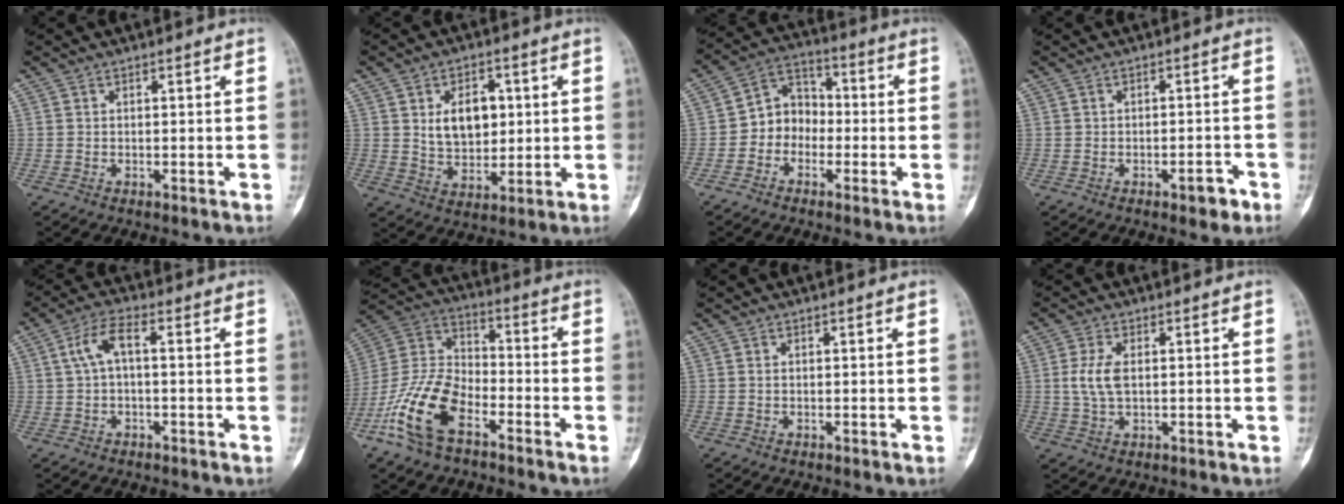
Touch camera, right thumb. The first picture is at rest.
{"total": 9.7, "force": [2.1, 6.4, 6.9], "torque": [-0.080, -0.012, 0.042]}
{"total": 7.8, "force": [-2.0, 6.6, 3.6], "torque": [-0.021, 0.040, -0.054]}
{"total": 3.5, "force": [-2.0, 1.4, 2.5], "torque": [-0.028, 0.013, -0.023]}
{"total": 1.9, "force": [0.5, 0.6, 1.7], "torque": [-0.043, 0.009, 0.012]}
{"total": 16.0, "force": [-8.1, 8.2, 11.0], "torque": [-0.227, 0.048, -0.166]}
{"total": 0.0}
{"total": 5.0, "force": [0.5, 2.5, 4.3], "torque": [-0.093, 0.003, 0.008]}